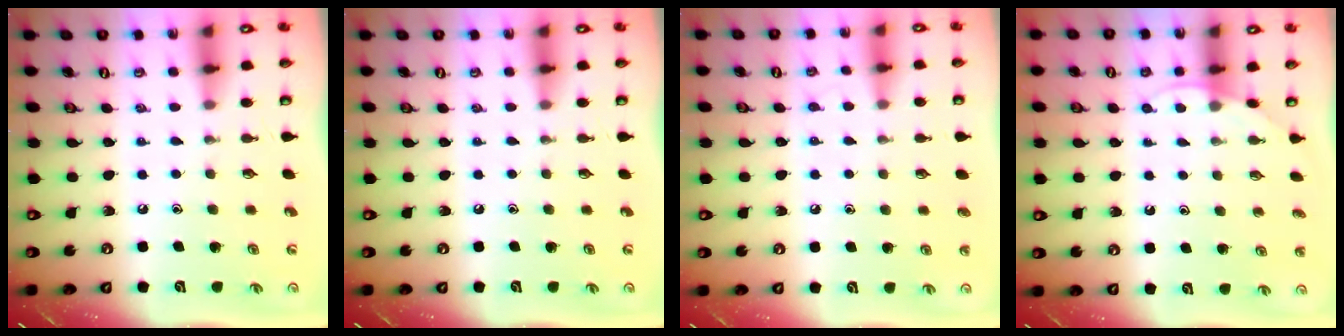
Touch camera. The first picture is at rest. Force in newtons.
{"total": 0.0}
{"total": 4.3, "press": 4.3, "slide": 0.4}
{"total": 3.9, "press": 3.8, "slide": 0.4}